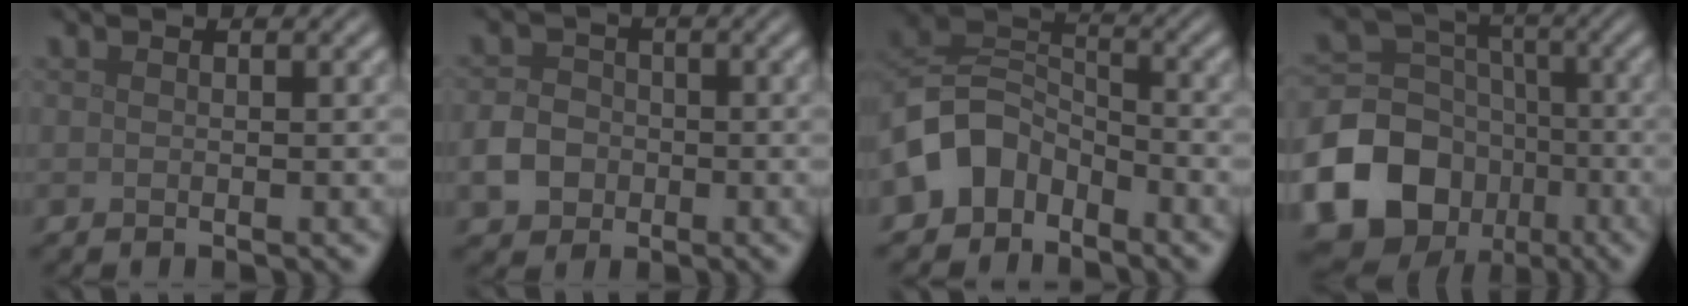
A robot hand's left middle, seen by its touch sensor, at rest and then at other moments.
{"total": 3.1, "force": [-1.0, 2.7, 1.3], "torque": [-0.023, 0.003, -0.023]}
{"total": 5.5, "force": [-3.2, 3.9, 2.0], "torque": [-0.028, 0.007, -0.076]}
{"total": 15.3, "force": [-6.3, 12.9, 5.3], "torque": [-0.131, -0.049, -0.128]}